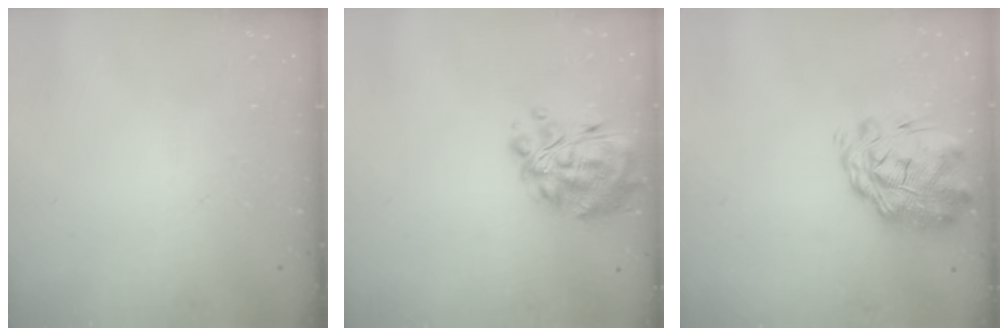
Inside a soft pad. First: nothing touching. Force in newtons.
{"total": 12.6, "press": 12.0, "slide": 4.0}
{"total": 3.2, "press": 2.7, "slide": 1.6}